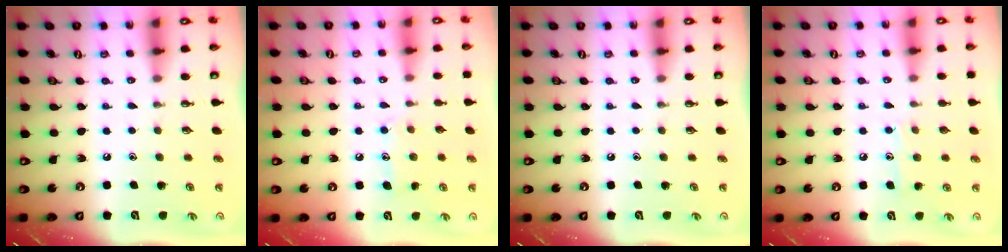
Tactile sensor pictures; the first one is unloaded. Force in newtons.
{"total": 8.7, "press": 8.7, "slide": 0.1}
{"total": 0.0}
{"total": 8.3, "press": 8.2, "slide": 0.5}